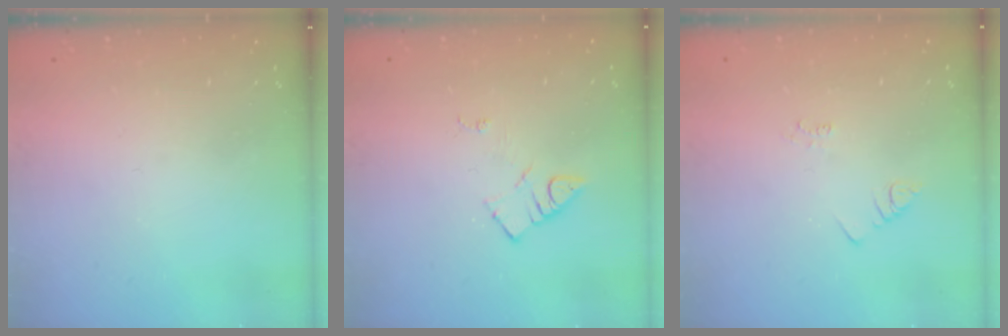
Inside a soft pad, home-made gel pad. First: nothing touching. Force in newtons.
{"total": 4.5, "press": 4.4, "slide": 0.7}
{"total": 2.2, "press": 2.1, "slide": 0.4}